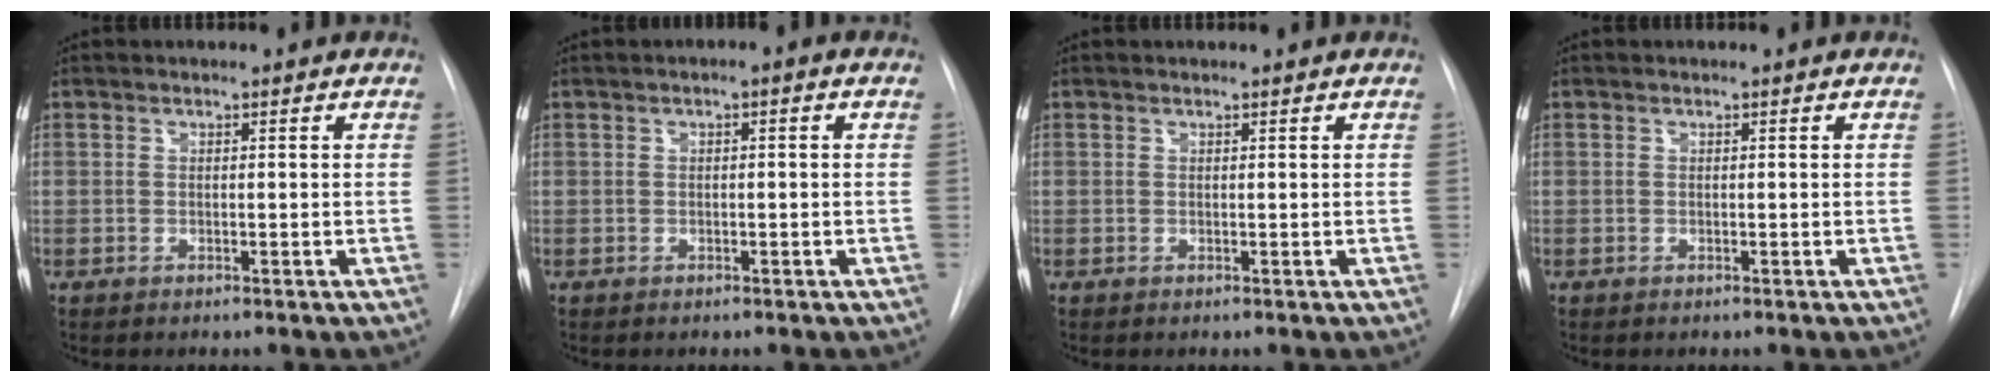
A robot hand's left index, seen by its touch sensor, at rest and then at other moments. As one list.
[{"total": 1.1, "force": [0.2, 0.2, 1.0], "torque": [-0.013, 0.004, 0.001]}, {"total": 1.2, "force": [1.2, 0.0, 0.4], "torque": [-0.006, 0.015, 0.018]}, {"total": 0.0}]